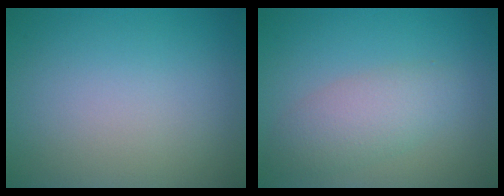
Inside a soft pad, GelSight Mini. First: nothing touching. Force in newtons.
{"total": 3.3, "press": 3.3, "slide": 0.2}